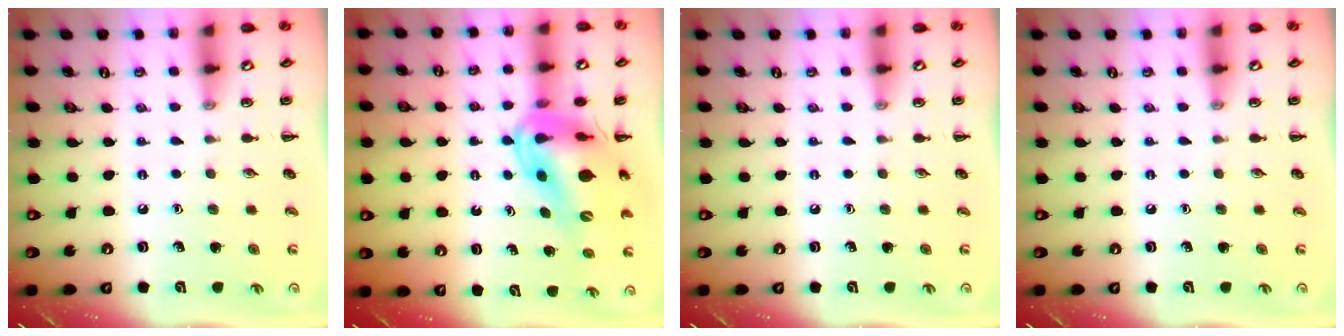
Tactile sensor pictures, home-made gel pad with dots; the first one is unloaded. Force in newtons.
{"total": 16.8, "press": 16.1, "slide": 5.1}
{"total": 0.0}
{"total": 0.0}